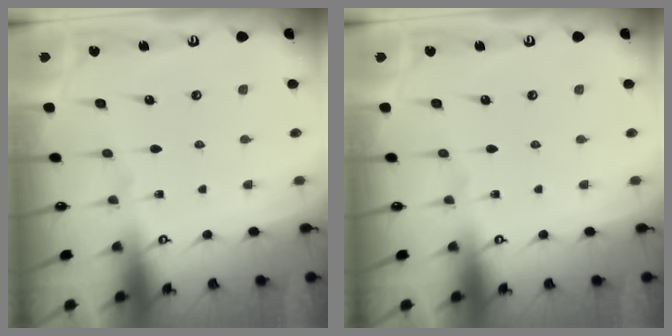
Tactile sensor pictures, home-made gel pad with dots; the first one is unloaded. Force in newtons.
{"total": 0.0}